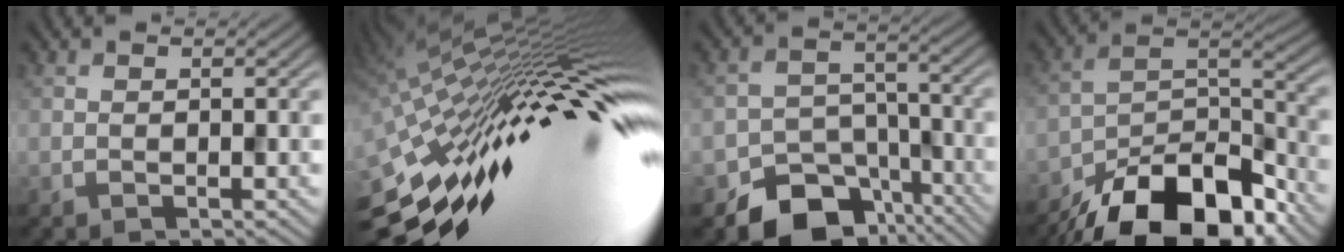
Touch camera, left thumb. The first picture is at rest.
{"total": 18.7, "force": [-0.9, 3.8, 18.2], "torque": [-0.320, 0.014, -0.037]}
{"total": 11.0, "force": [-7.3, 6.8, 4.5], "torque": [-0.068, -0.022, -0.117]}
{"total": 16.2, "force": [-11.9, 6.7, 8.7], "torque": [-0.174, -0.018, -0.192]}